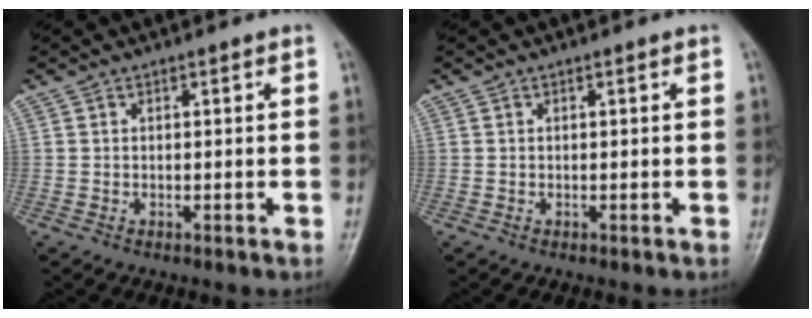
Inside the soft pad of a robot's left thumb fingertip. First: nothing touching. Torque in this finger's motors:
{"motor_torque": [0.00, 0.00, -0.01, -0.03, 0.00]}